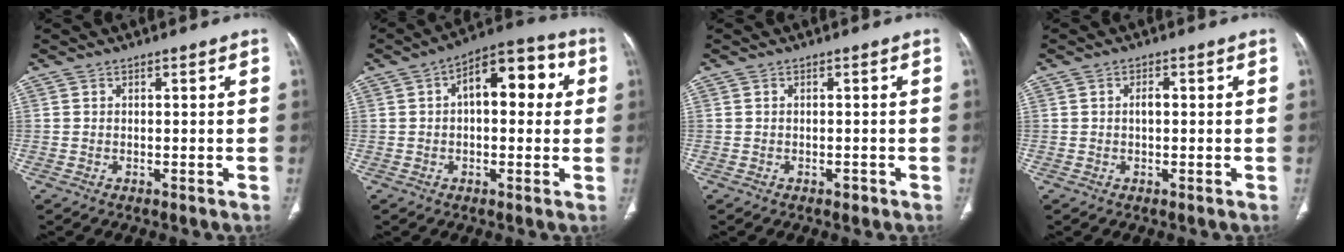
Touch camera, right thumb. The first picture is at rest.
{"total": 12.6, "force": [2.5, 6.5, 10.5], "torque": [-0.118, 0.033, 0.029]}
{"total": 0.8, "force": [-0.5, 0.5, 0.4], "torque": [-0.005, 0.000, -0.007]}
{"total": 1.5, "force": [0.1, 0.8, 1.3], "torque": [-0.023, 0.005, -0.001]}